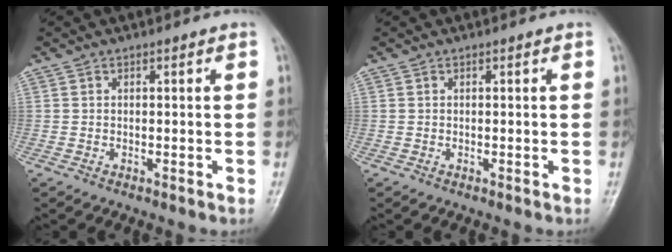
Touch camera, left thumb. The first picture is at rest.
{"total": 0.0}